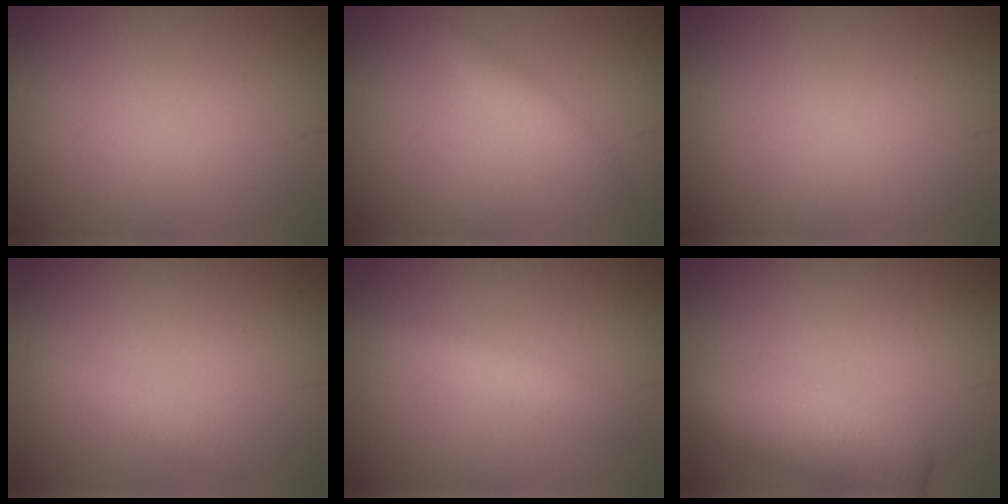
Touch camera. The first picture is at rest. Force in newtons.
{"total": 1.5, "press": 1.5, "slide": 0.1}
{"total": 0.0}
{"total": 1.1, "press": 1.1, "slide": 0.0}
{"total": 2.1, "press": 2.1, "slide": 0.1}
{"total": 5.2, "press": 5.2, "slide": 0.2}